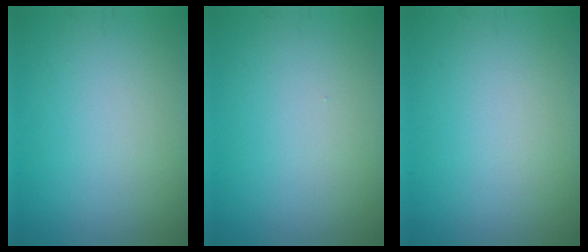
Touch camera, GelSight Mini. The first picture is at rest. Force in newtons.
{"total": 0.0}
{"total": 0.0}